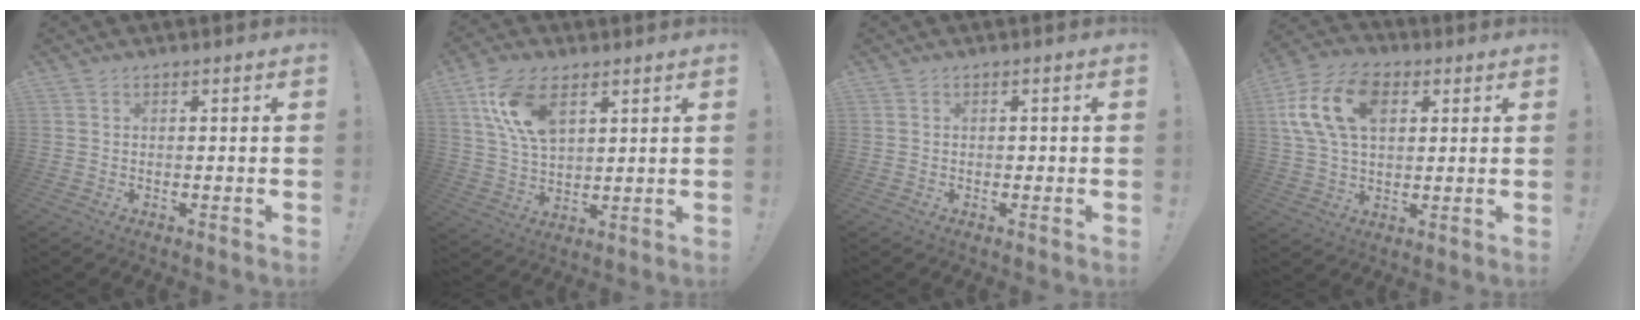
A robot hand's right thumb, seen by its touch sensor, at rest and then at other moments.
{"total": 13.3, "force": [6.4, 7.2, 9.2], "torque": [-0.190, -0.011, 0.122]}
{"total": 0.7, "force": [-0.3, 0.7, 0.0], "torque": [-0.008, 0.006, -0.004]}
{"total": 17.0, "force": [5.2, 10.9, 11.9], "torque": [-0.231, 0.000, 0.096]}